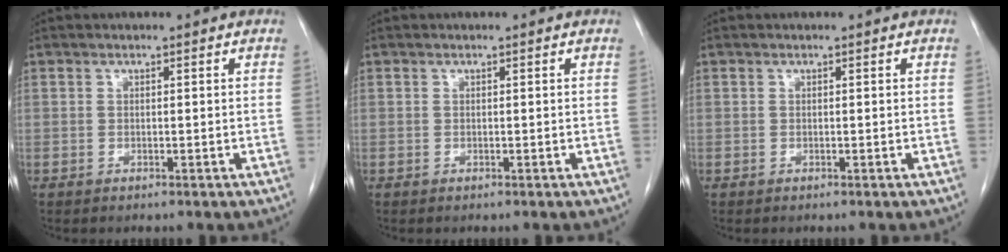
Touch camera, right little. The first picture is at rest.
{"total": 0.0}
{"total": 0.0}